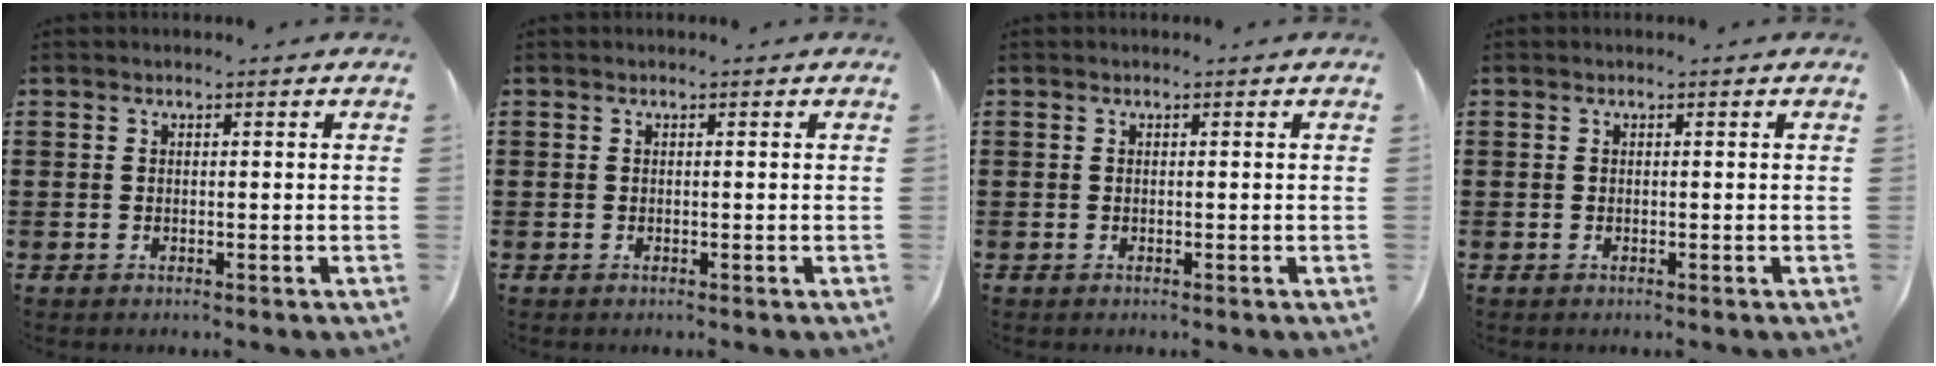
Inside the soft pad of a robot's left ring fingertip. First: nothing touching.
{"total": 0.0}
{"total": 0.0}
{"total": 0.0}